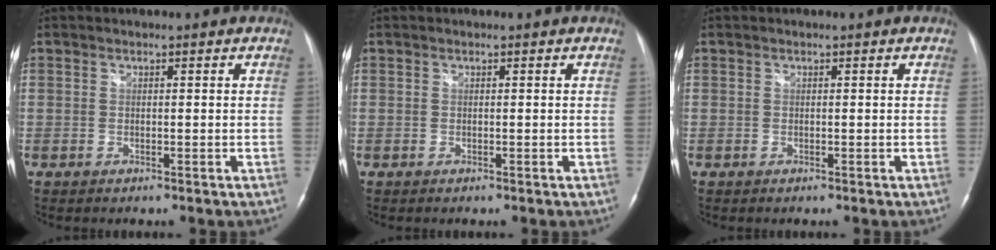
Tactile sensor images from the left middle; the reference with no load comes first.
{"total": 0.0}
{"total": 0.0}